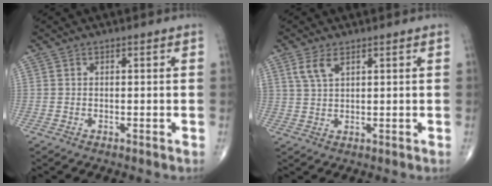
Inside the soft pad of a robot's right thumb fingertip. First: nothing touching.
{"total": 3.9, "force": [2.2, 1.7, 2.8], "torque": [-0.059, -0.001, 0.050]}